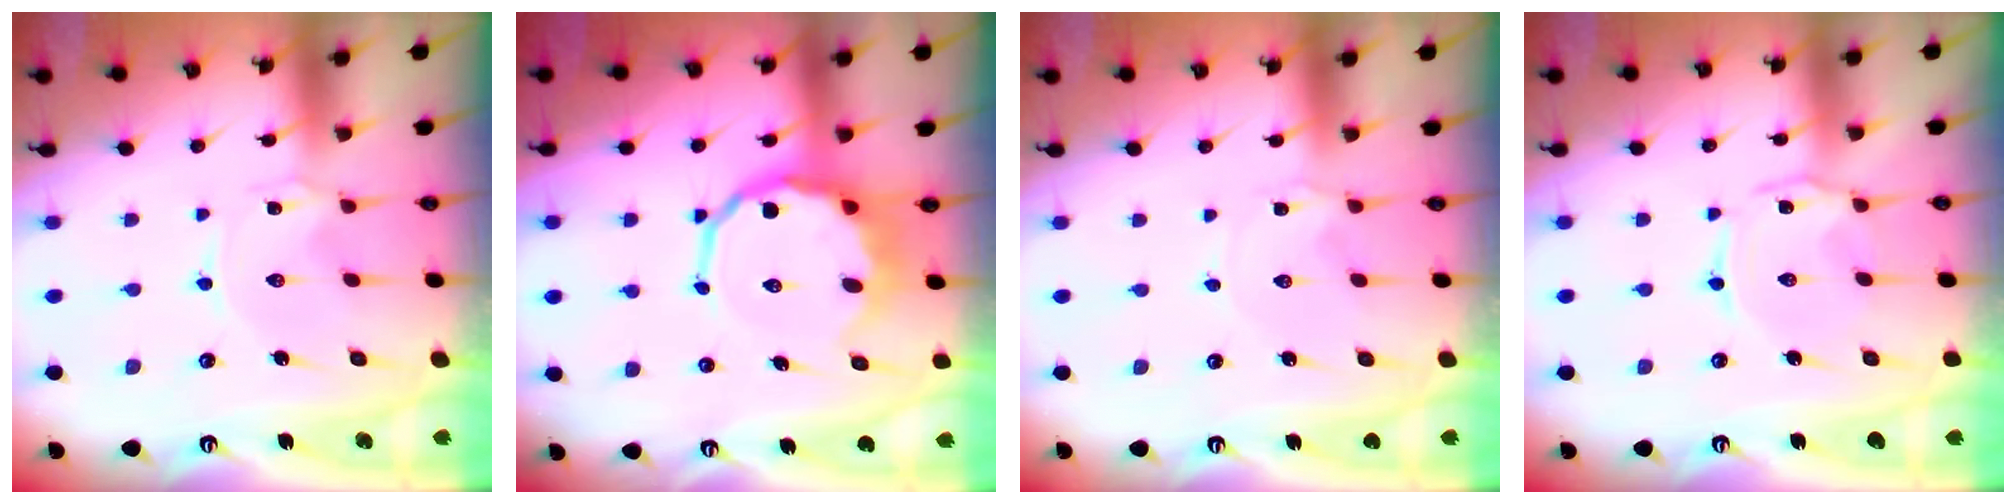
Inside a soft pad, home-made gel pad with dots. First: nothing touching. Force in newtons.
{"total": 10.4, "press": 10.0, "slide": 3.1}
{"total": 2.1, "press": 2.1, "slide": 0.1}
{"total": 2.1, "press": 2.0, "slide": 0.4}